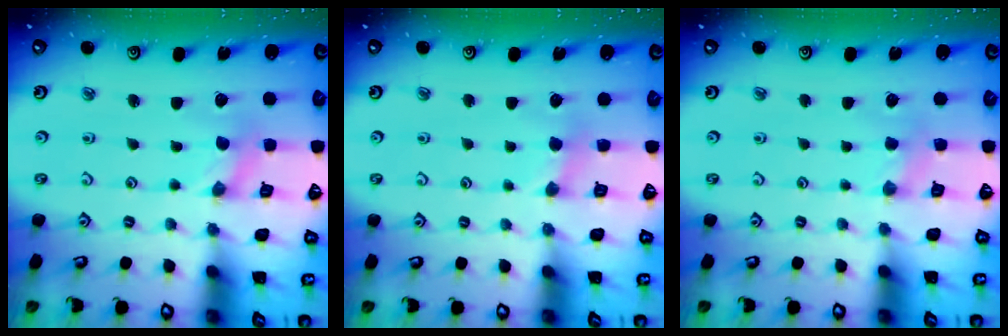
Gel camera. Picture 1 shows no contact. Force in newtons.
{"total": 3.5, "press": 3.4, "slide": 0.3}
{"total": 2.3, "press": 2.3, "slide": 0.4}